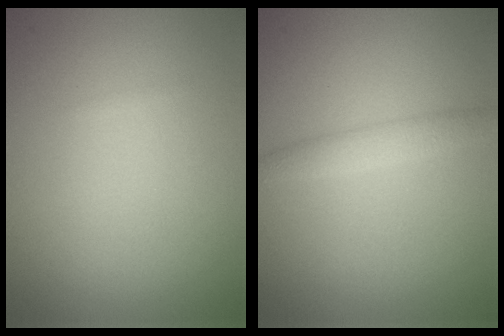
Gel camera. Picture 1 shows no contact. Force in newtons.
{"total": 1.8, "press": 1.8, "slide": 0.1}